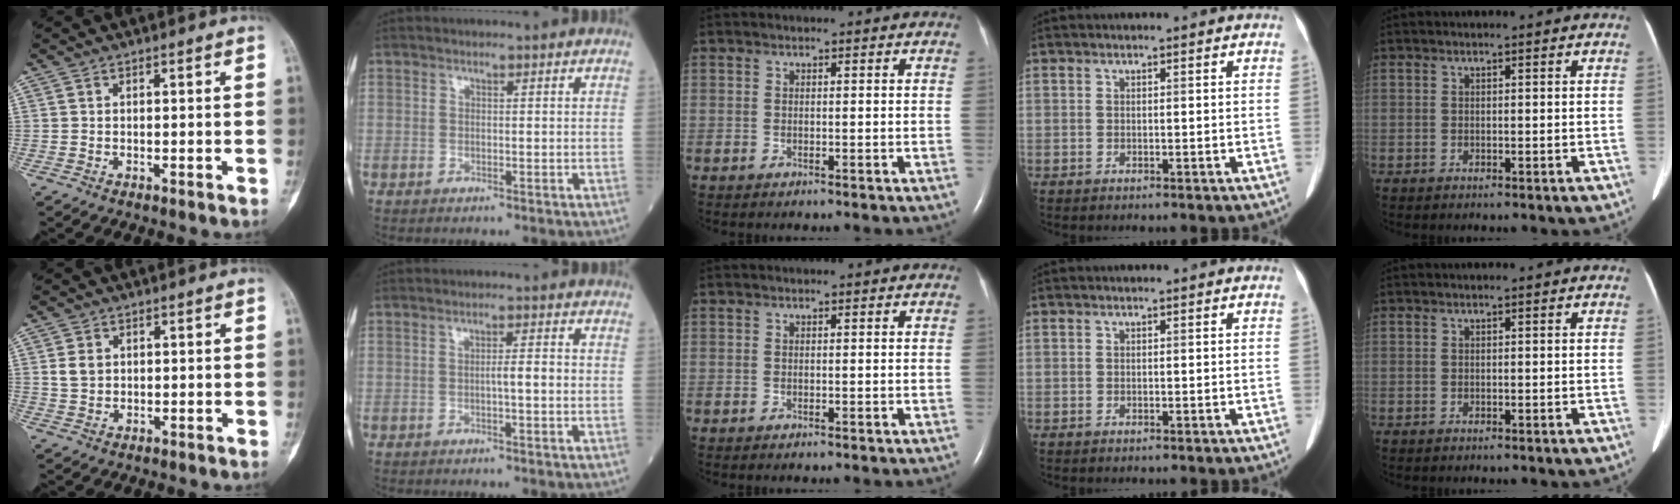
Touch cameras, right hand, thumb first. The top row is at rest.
{"thumb": {"total": 3.0, "force": [0.8, 2.5, 1.6], "torque": [-0.018, 0.001, 0.018]}, "index": {"total": 2.5, "force": [-0.3, 0.1, 2.5], "torque": [-0.040, 0.002, -0.006]}}